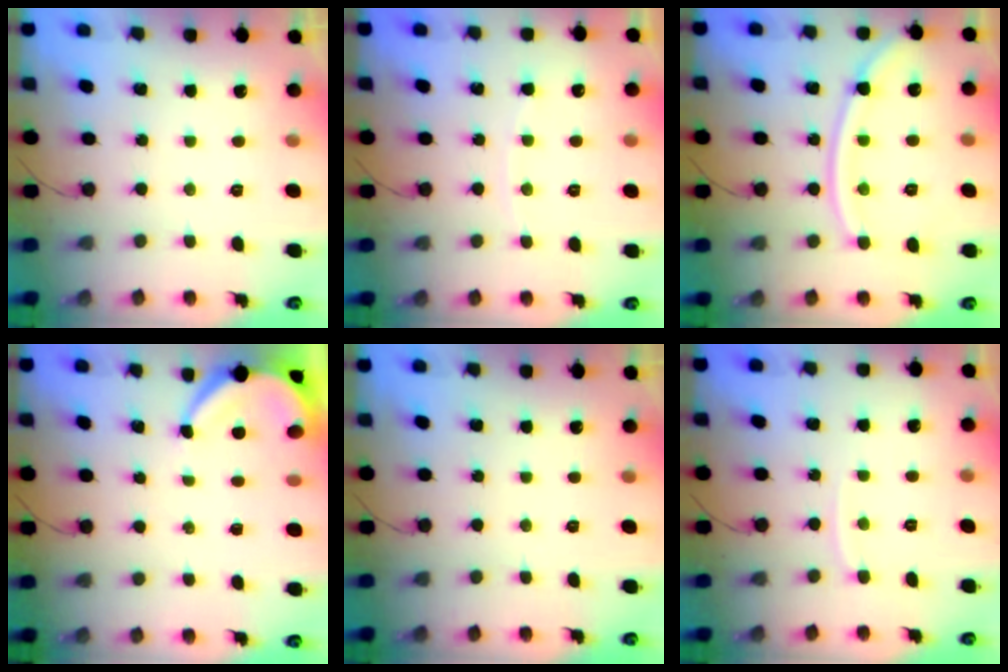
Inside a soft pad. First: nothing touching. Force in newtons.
{"total": 3.4, "press": 3.4, "slide": 0.4}
{"total": 12.0, "press": 11.9, "slide": 1.5}
{"total": 5.0, "press": 4.9, "slide": 0.5}
{"total": 0.0}
{"total": 5.1, "press": 5.0, "slide": 0.7}